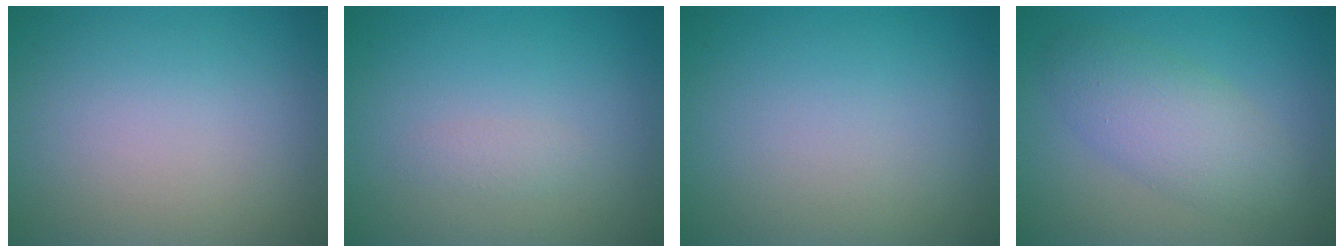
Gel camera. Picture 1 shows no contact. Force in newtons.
{"total": 0.8, "press": 0.8, "slide": 0.0}
{"total": 0.0}
{"total": 4.4, "press": 4.4, "slide": 0.1}